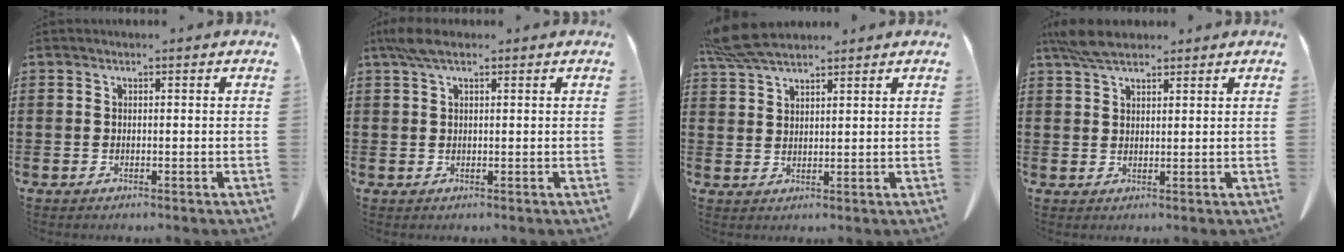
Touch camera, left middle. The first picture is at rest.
{"total": 3.3, "force": [2.1, 1.2, 2.2], "torque": [-0.051, 0.004, 0.039]}
{"total": 6.5, "force": [5.4, 1.4, 3.3], "torque": [-0.080, -0.007, 0.105]}
{"total": 4.9, "force": [4.0, 1.6, 2.5], "torque": [-0.059, -0.001, 0.077]}